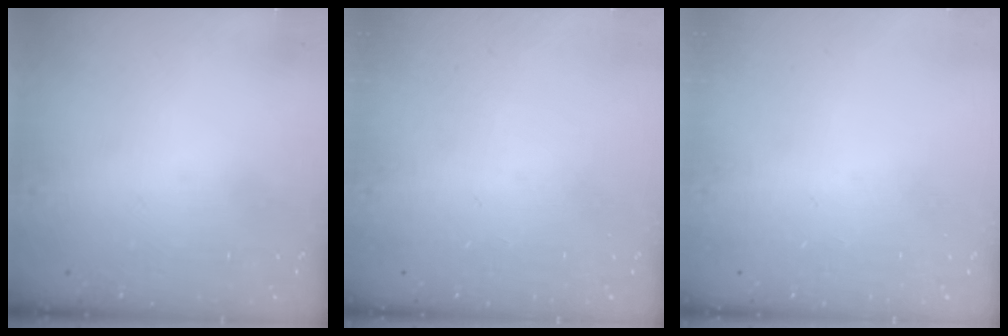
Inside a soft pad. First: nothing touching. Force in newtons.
{"total": 0.0}
{"total": 0.0}